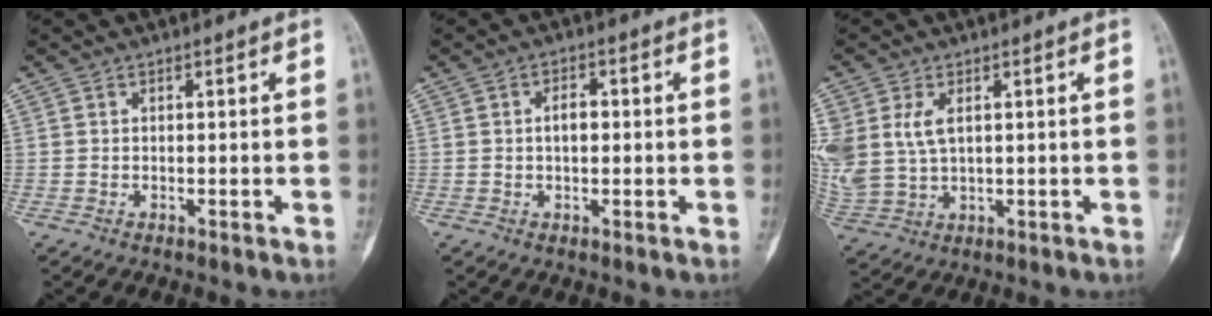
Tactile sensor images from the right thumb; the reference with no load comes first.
{"total": 3.1, "force": [0.2, 1.8, 2.5], "torque": [-0.037, 0.006, 0.004]}
{"total": 9.4, "force": [2.6, 6.0, 6.8], "torque": [-0.156, -0.002, 0.066]}